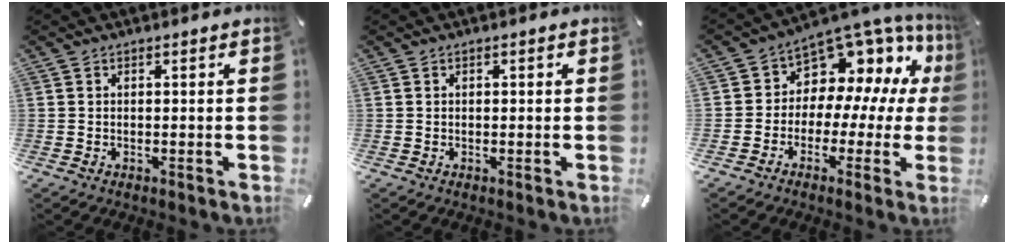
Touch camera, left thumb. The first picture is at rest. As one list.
[{"total": 0.7, "force": [0.1, 0.4, 0.5], "torque": [-0.011, 0.001, 0.000]}, {"total": 8.7, "force": [4.9, 6.5, 3.2], "torque": [-0.065, -0.065, 0.090]}]